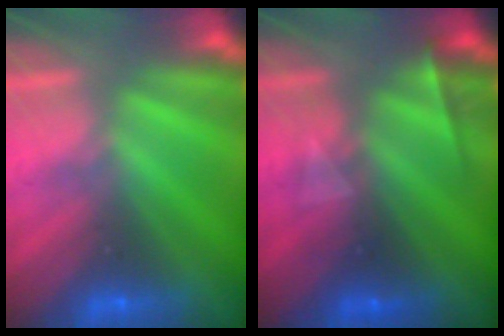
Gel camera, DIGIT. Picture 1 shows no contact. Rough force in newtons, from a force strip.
{"total": 2.3}